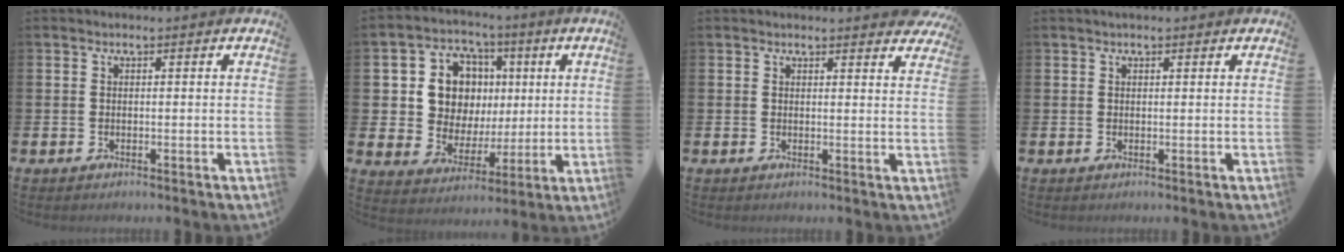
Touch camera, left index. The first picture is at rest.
{"total": 10.3, "force": [3.0, 8.8, 4.4], "torque": [-0.118, -0.006, 0.057]}
{"total": 2.1, "force": [2.1, 0.1, 0.1], "torque": [0.011, -0.017, 0.035]}
{"total": 0.9, "force": [0.8, 0.3, 0.3], "torque": [0.004, 0.000, 0.010]}